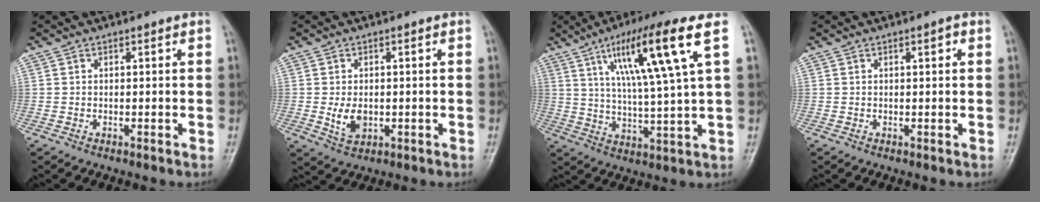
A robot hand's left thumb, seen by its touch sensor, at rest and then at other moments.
{"total": 4.2, "force": [-0.6, 2.9, 3.0], "torque": [-0.046, -0.003, -0.003]}
{"total": 16.2, "force": [6.6, 1.1, 14.7], "torque": [-0.260, -0.015, 0.111]}
{"total": 1.2, "force": [0.4, 0.3, 1.1], "torque": [-0.016, 0.002, 0.004]}